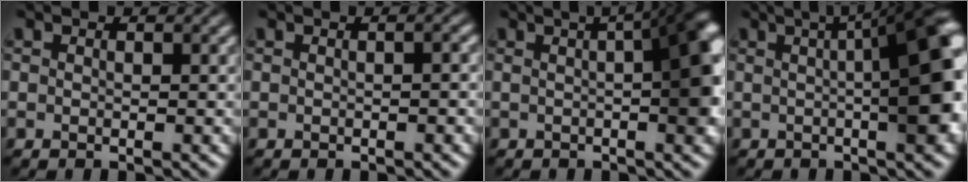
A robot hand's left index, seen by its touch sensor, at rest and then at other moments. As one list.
[{"total": 1.3, "force": [0.0, 0.3, 1.3], "torque": [-0.011, 0.003, 0.000]}, {"total": 8.6, "force": [1.1, 2.4, 8.2], "torque": [-0.067, 0.027, 0.006]}, {"total": 10.4, "force": [1.2, 2.6, 10.0], "torque": [-0.090, 0.025, 0.010]}]